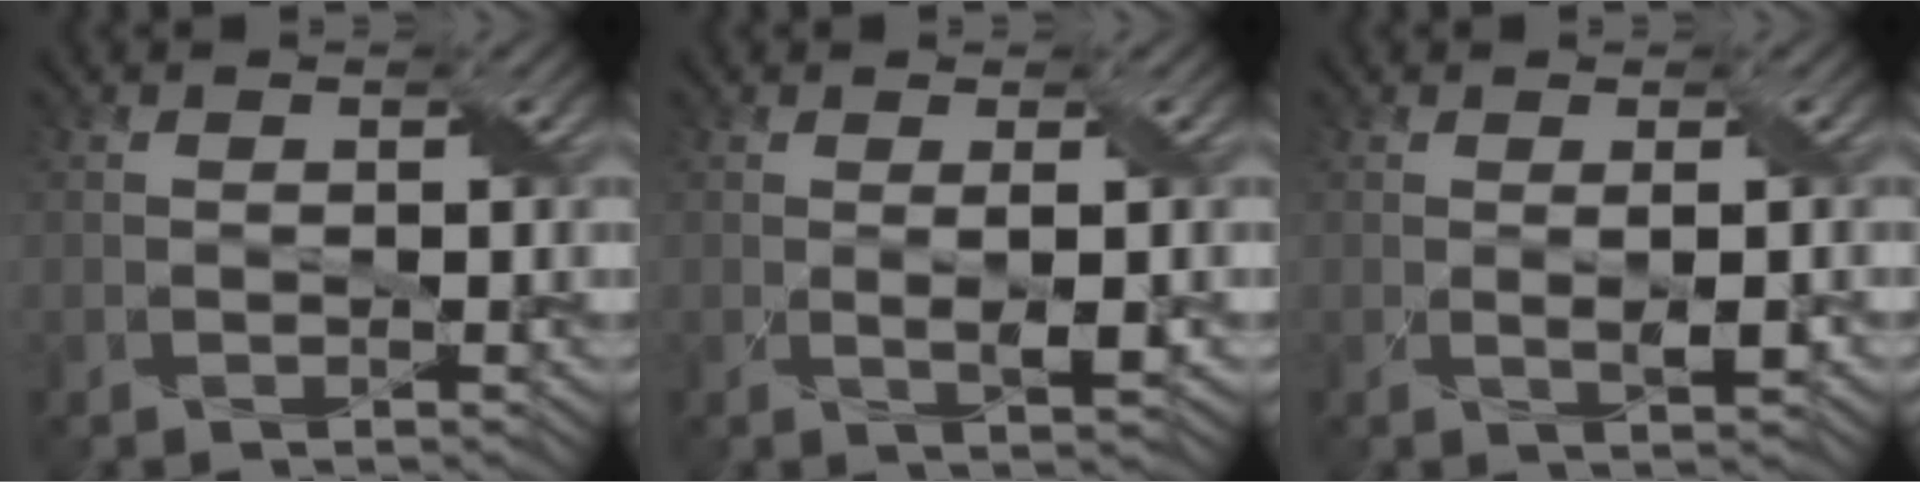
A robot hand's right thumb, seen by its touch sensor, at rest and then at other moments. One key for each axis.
{"total": 2.0, "fx": 0.2, "fy": 0.2, "fz": 2.0, "tx": -0.045, "ty": 0.002, "tz": 0.007}
{"total": 1.6, "fx": 0.2, "fy": 0.1, "fz": 1.6, "tx": -0.036, "ty": 0.001, "tz": 0.005}